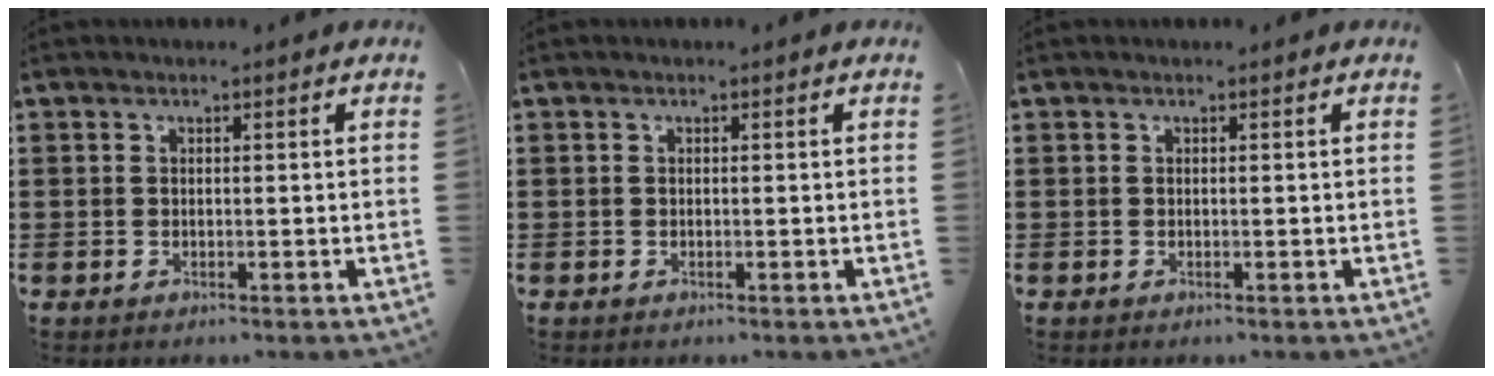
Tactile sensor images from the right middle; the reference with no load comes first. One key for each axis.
{"total": 0.0}
{"total": 0.0}